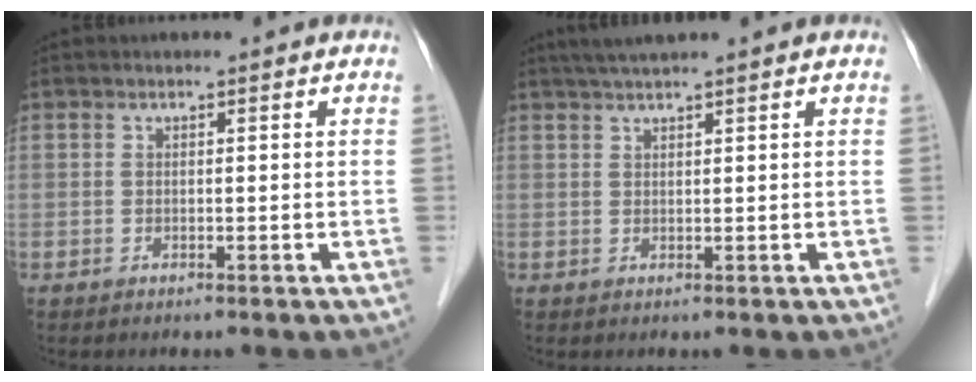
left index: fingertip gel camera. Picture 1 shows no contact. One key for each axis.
{"total": 3.4, "fx": 2.8, "fy": -0.6, "fz": 1.9, "tx": -0.032, "ty": 0.021, "tz": 0.053}